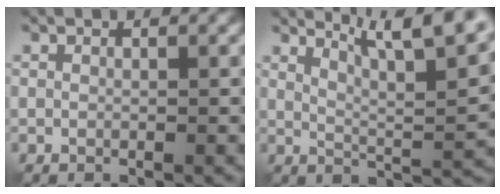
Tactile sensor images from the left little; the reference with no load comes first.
{"total": 9.1, "force": [6.4, 2.2, 6.1], "torque": [-0.085, 0.008, 0.085]}